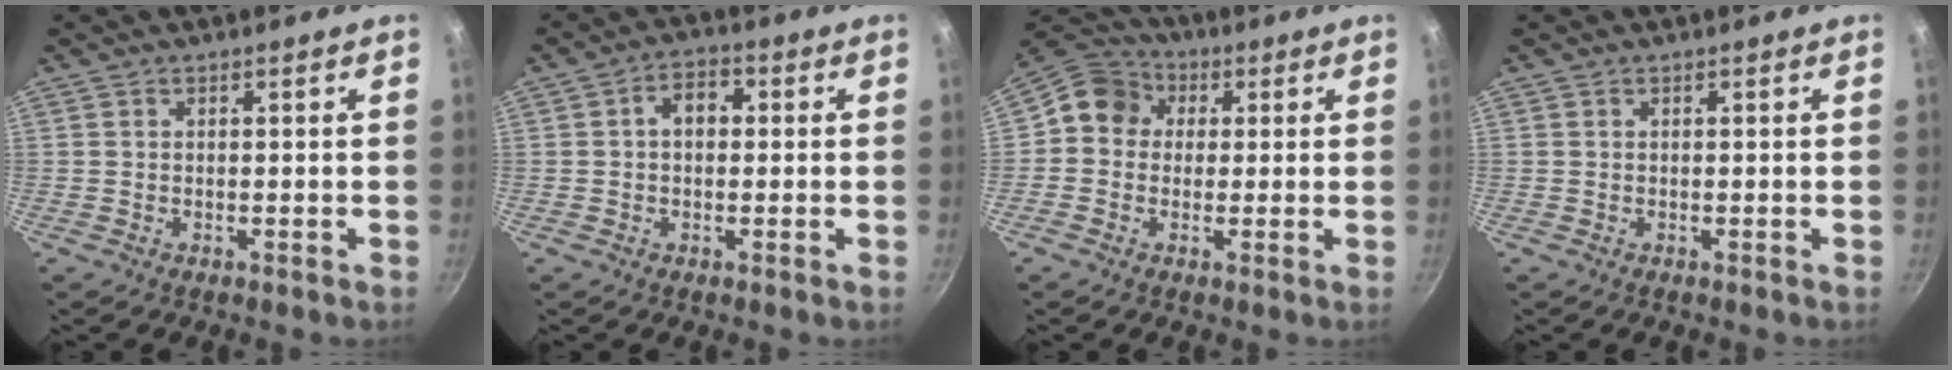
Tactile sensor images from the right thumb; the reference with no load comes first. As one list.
[{"total": 4.8, "force": [0.5, 3.4, 3.3], "torque": [-0.031, 0.014, 0.000]}, {"total": 8.3, "force": [1.1, 7.5, 3.4], "torque": [-0.030, 0.019, -0.008]}, {"total": 0.0}]